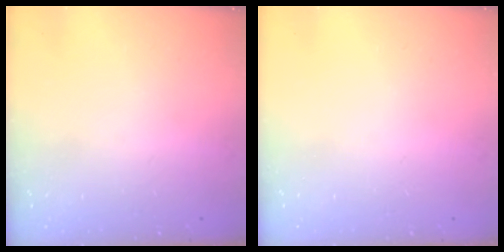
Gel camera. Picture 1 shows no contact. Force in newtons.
{"total": 0.0}